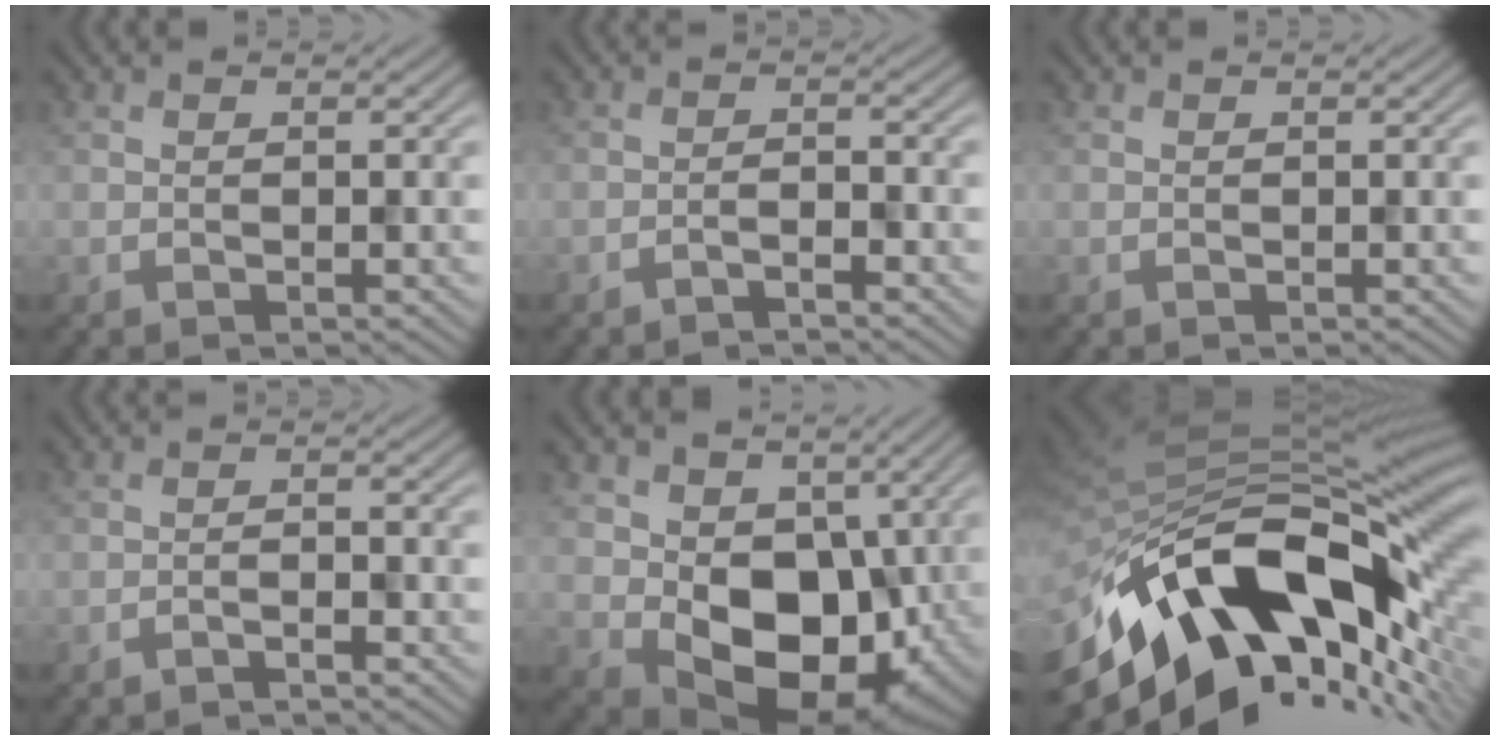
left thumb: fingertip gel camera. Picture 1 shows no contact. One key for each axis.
{"total": 1.6, "fx": -1.5, "fy": 0.1, "fz": 0.4, "tx": -0.006, "ty": 0.010, "tz": -0.032}
{"total": 0.0}
{"total": 1.3, "fx": -1.3, "fy": 0.1, "fz": 0.2, "tx": -0.001, "ty": 0.009, "tz": -0.027}
{"total": 11.6, "fx": 0.1, "fy": 8.7, "fz": 7.7, "tx": -0.141, "ty": -0.028, "tz": 0.007}
{"total": 17.7, "fx": -6.5, "fy": 10.0, "fz": 13.0, "tx": -0.239, "ty": -0.023, "tz": -0.110}